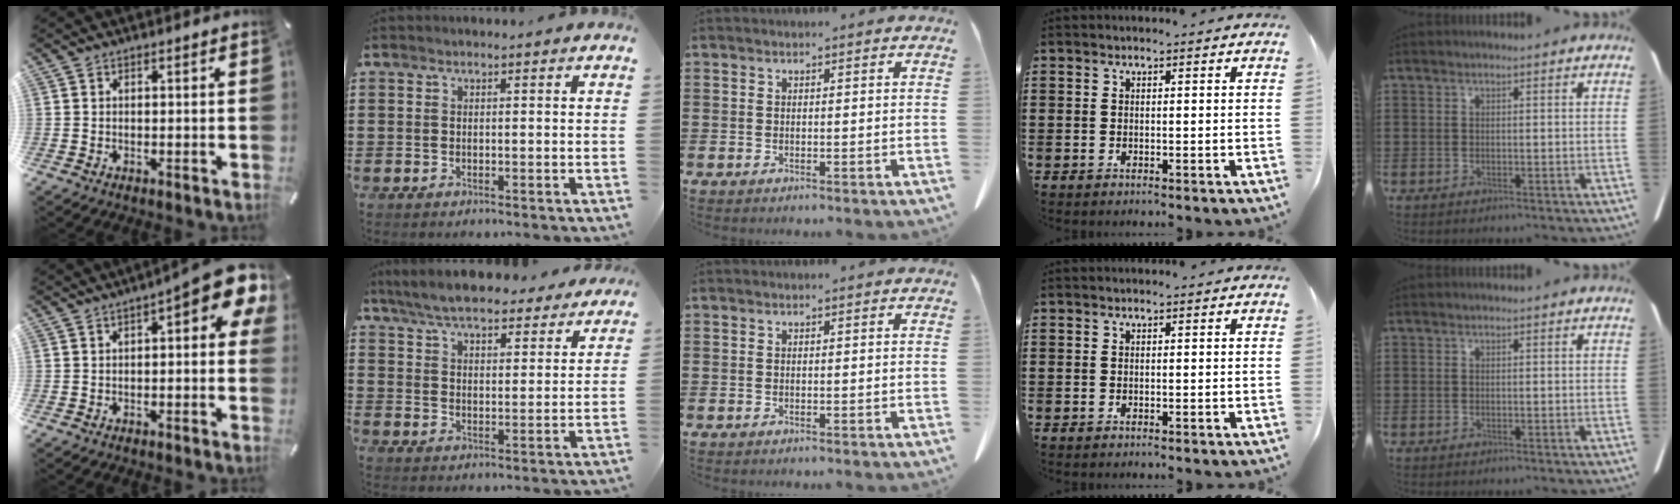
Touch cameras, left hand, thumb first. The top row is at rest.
{"thumb": {"total": 10.1, "force": [3.8, 2.8, 8.9], "torque": [-0.118, -0.032, 0.063]}, "index": {"total": 7.1, "force": [6.7, 1.0, 2.2], "torque": [-0.070, -0.025, 0.122]}}